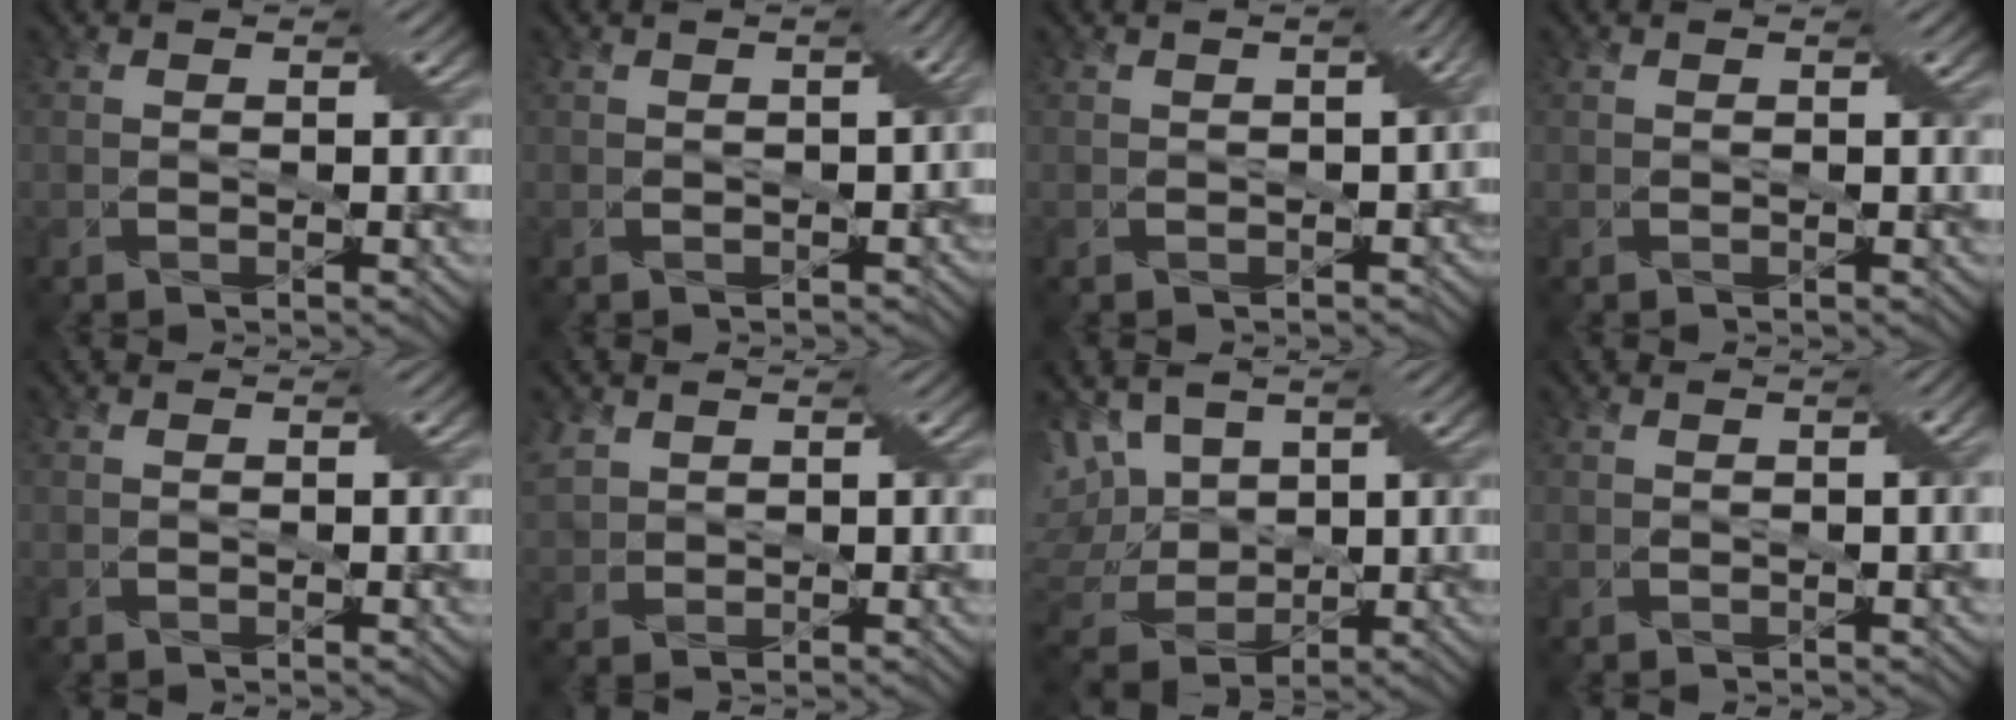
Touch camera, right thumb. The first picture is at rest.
{"total": 3.7, "force": [-0.6, 2.1, 3.0], "torque": [-0.038, -0.009, -0.006]}
{"total": 5.0, "force": [-0.9, 2.9, 4.0], "torque": [-0.043, -0.017, -0.009]}
{"total": 0.0}
{"total": 0.0}
{"total": 4.1, "force": [1.7, 2.9, 2.4], "torque": [-0.075, 0.002, 0.034]}
{"total": 12.8, "force": [1.9, 9.3, 8.7], "torque": [-0.232, 0.009, 0.030]}
{"total": 1.9, "force": [0.1, 0.3, 1.9], "torque": [-0.025, 0.007, 0.001]}